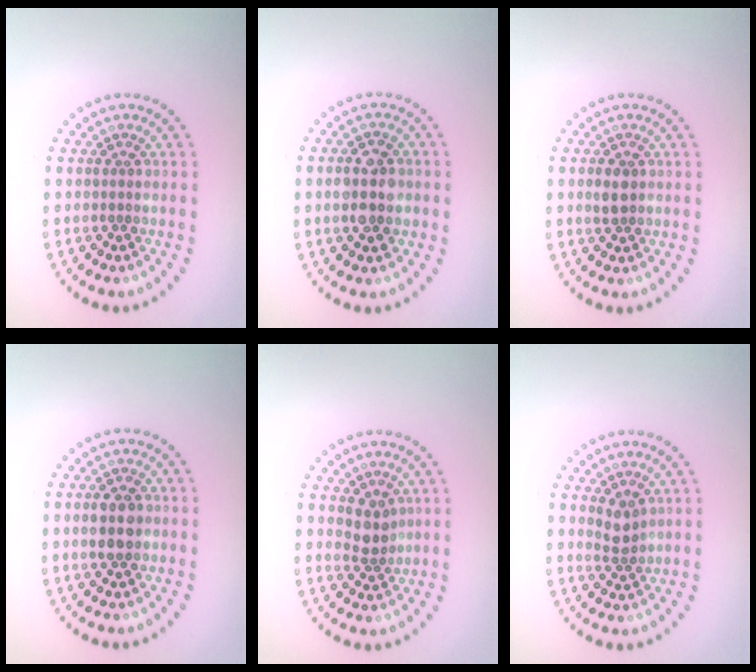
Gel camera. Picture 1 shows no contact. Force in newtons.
{"total": 4.0, "press": 4.0, "slide": 0.1}
{"total": 1.8, "press": 1.8, "slide": 0.3}
{"total": 3.2, "press": 3.2, "slide": 0.1}
{"total": 2.3, "press": 1.9, "slide": 1.3}
{"total": 1.8, "press": 1.5, "slide": 1.0}